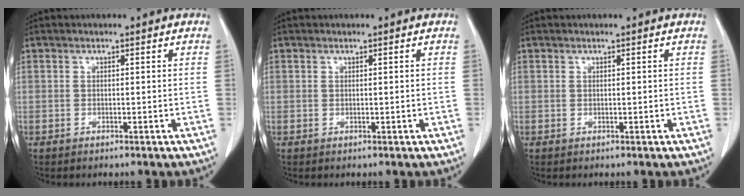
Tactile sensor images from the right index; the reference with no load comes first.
{"total": 0.0}
{"total": 0.0}